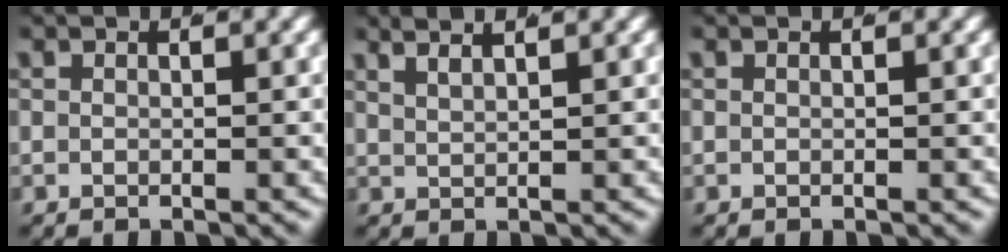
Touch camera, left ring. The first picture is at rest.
{"total": 3.1, "force": [2.6, 0.6, 1.4], "torque": [-0.017, 0.009, 0.045]}
{"total": 0.0}